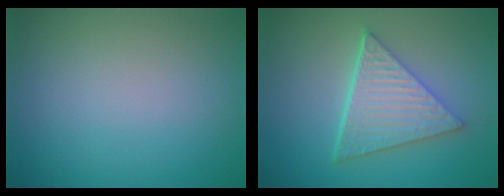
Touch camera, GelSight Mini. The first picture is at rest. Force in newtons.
{"total": 5.9, "press": 4.4, "slide": 3.9}